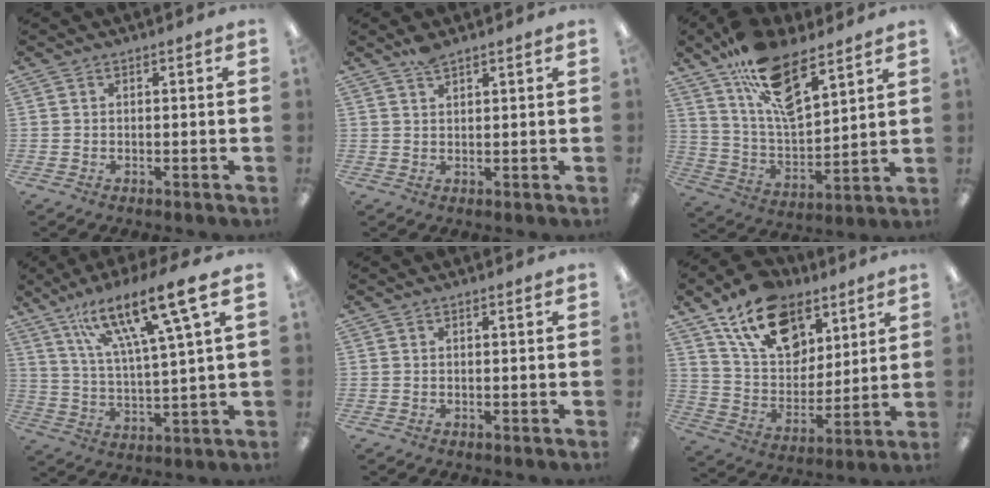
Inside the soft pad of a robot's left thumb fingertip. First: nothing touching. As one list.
[{"total": 2.6, "force": [2.2, 0.5, 1.3], "torque": [-0.031, -0.001, 0.041]}, {"total": 16.9, "force": [11.7, 6.6, 10.3], "torque": [-0.194, -0.059, 0.209]}, {"total": 17.3, "force": [11.3, 3.3, 12.7], "torque": [-0.216, -0.059, 0.179]}, {"total": 0.7, "force": [0.4, 0.0, 0.6], "torque": [-0.010, 0.000, 0.007]}, {"total": 17.9, "force": [11.3, 10.8, 8.8], "torque": [-0.151, -0.048, 0.208]}]